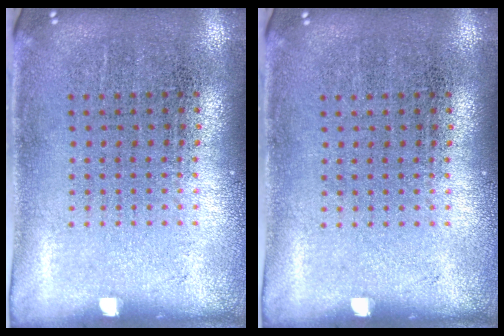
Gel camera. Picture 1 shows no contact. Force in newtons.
{"total": 0.0}